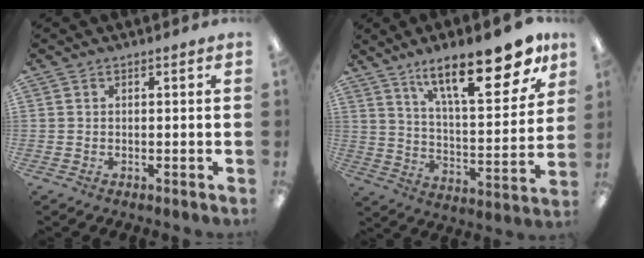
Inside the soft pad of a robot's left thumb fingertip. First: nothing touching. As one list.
[{"total": 21.6, "force": [14.6, 6.8, 14.5], "torque": [-0.214, -0.091, 0.236]}]